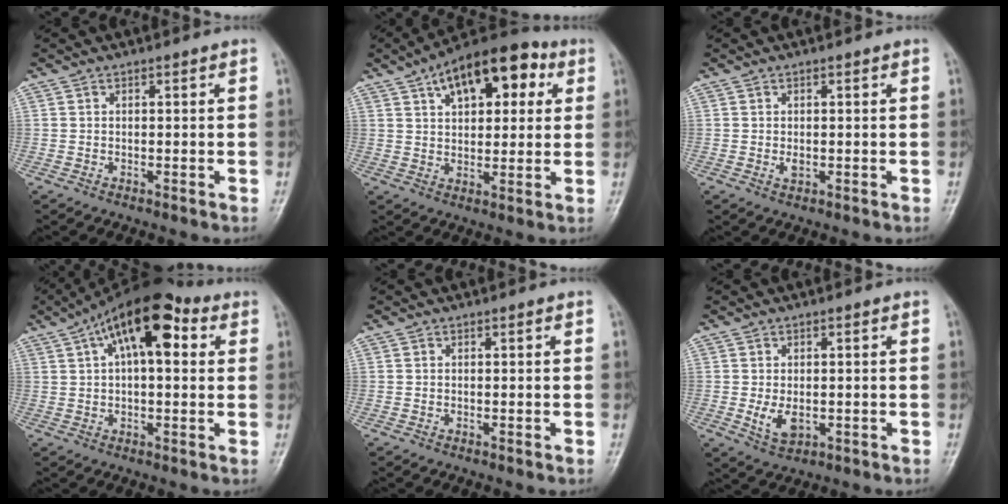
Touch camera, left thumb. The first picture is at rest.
{"total": 16.1, "force": [6.9, 8.3, 12.0], "torque": [-0.139, 0.007, 0.099]}
{"total": 1.4, "force": [-0.1, 0.8, 1.1], "torque": [-0.014, -0.002, -0.002]}
{"total": 14.5, "force": [5.2, 6.6, 11.8], "torque": [-0.166, 0.025, 0.072]}
{"total": 0.0}
{"total": 4.3, "force": [-0.6, 2.7, 3.4], "torque": [-0.055, -0.008, -0.004]}